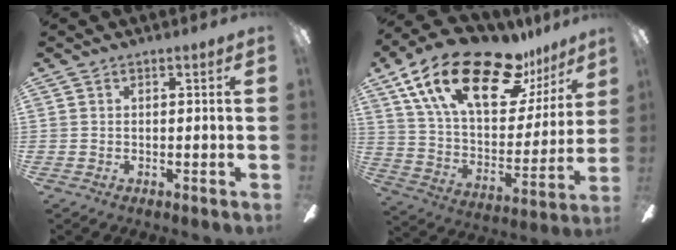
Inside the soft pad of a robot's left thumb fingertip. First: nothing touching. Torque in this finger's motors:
{"motor_torque": [0.51, 0.65, 1.60, -1.17, 0.56]}